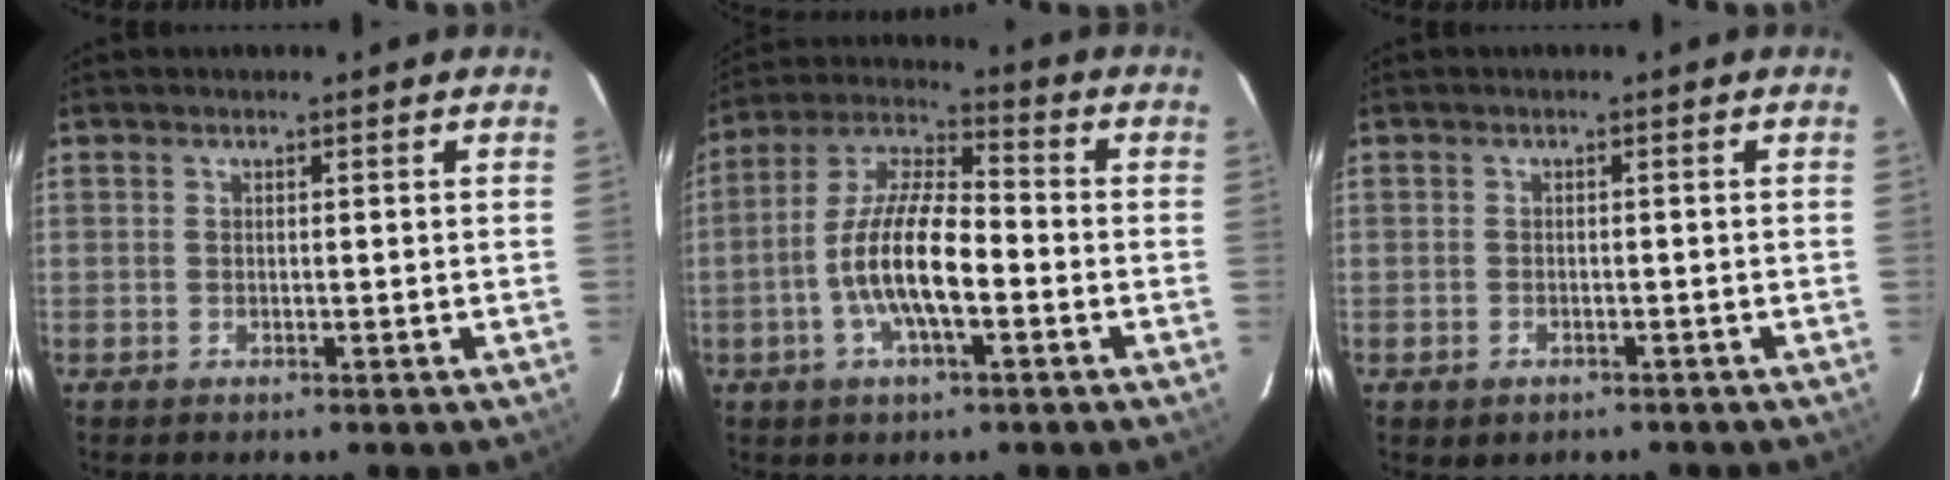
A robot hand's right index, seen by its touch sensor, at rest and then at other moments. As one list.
[{"total": 12.8, "force": [-3.5, 4.2, 11.6], "torque": [-0.234, 0.003, -0.070]}, {"total": 2.1, "force": [-1.2, 1.6, 0.8], "torque": [-0.018, -0.003, -0.014]}]